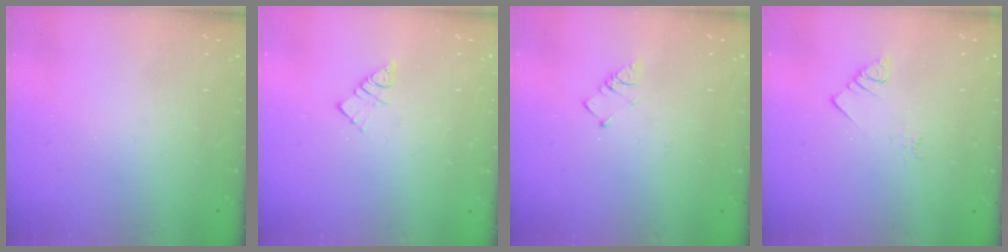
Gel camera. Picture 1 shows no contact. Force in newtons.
{"total": 5.6, "press": 5.6, "slide": 0.2}
{"total": 2.6, "press": 2.6, "slide": 0.5}
{"total": 2.3, "press": 2.3, "slide": 0.4}